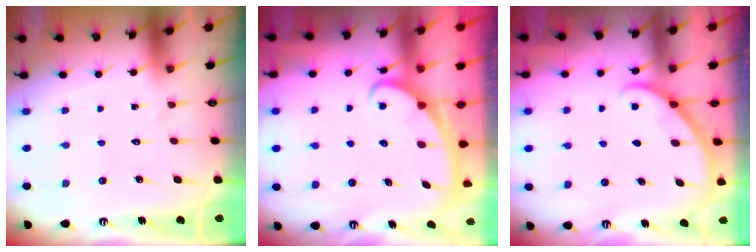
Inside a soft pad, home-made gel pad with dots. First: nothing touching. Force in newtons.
{"total": 2.7, "press": 2.7, "slide": 0.3}
{"total": 2.6, "press": 2.5, "slide": 0.3}